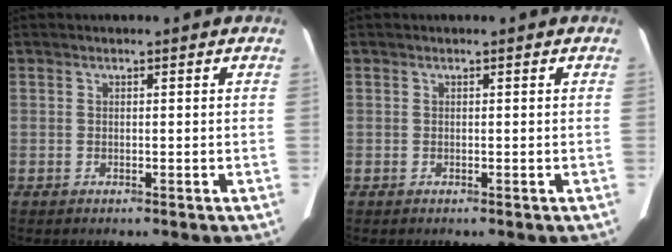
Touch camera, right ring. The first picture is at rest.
{"total": 0.0}